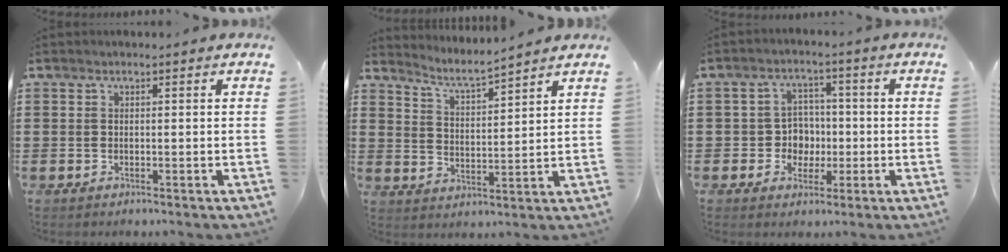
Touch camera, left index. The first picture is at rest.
{"total": 4.4, "force": [4.1, -0.2, 1.6], "torque": [-0.049, -0.025, 0.066]}
{"total": 5.0, "force": [-0.6, 4.6, 1.7], "torque": [-0.050, 0.012, -0.012]}